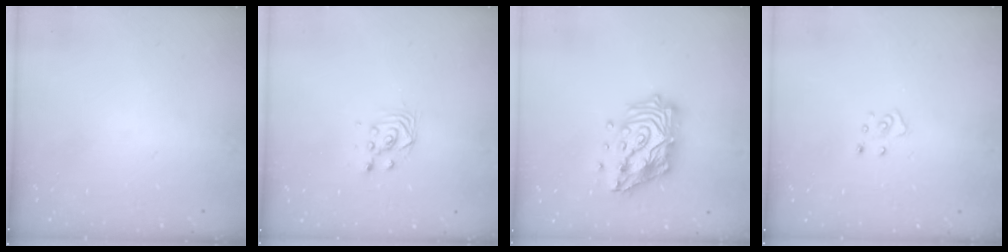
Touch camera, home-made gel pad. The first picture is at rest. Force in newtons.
{"total": 3.0, "press": 3.0, "slide": 0.1}
{"total": 17.5, "press": 17.3, "slide": 2.1}
{"total": 4.8, "press": 4.8, "slide": 0.2}